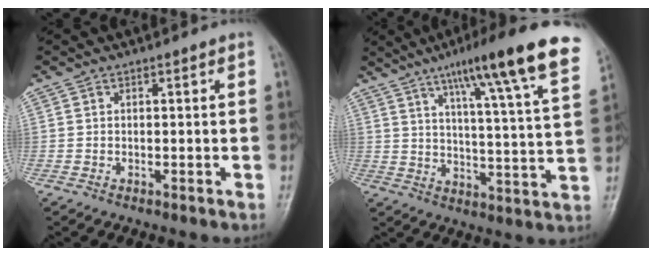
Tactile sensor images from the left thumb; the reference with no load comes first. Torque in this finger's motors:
{"motor_torque": [0.59, 0.24, 1.61, -1.15, 0.16]}